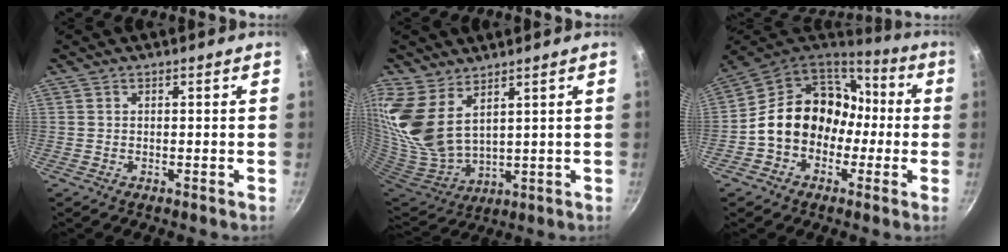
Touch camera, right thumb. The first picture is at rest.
{"total": 13.8, "force": [7.9, 7.1, 8.7], "torque": [-0.180, -0.059, 0.177]}
{"total": 16.6, "force": [-1.2, 13.7, 9.4], "torque": [-0.110, 0.064, -0.025]}